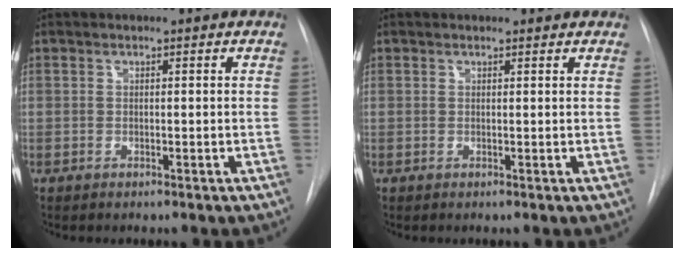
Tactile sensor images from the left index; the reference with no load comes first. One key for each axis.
{"total": 2.7, "fx": 2.5, "fy": 0.8, "fz": 0.6, "tx": -0.011, "ty": 0.015, "tz": 0.021}